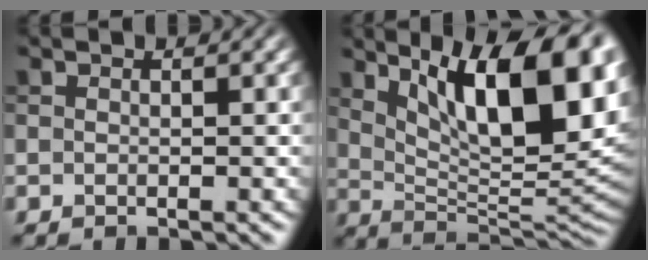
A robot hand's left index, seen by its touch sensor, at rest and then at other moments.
{"total": 13.5, "force": [5.5, 4.5, 11.4], "torque": [-0.150, 0.000, 0.090]}